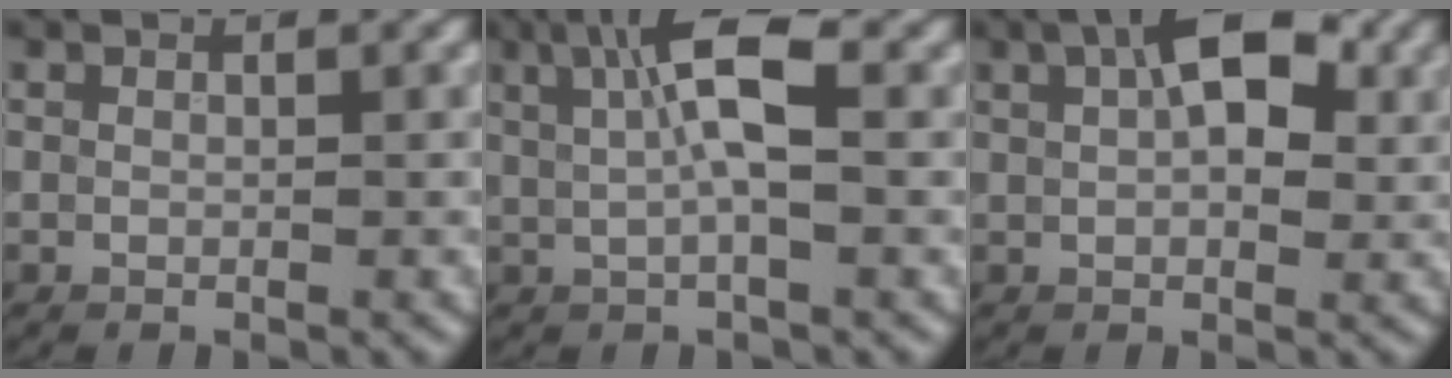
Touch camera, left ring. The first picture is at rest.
{"total": 5.1, "force": [1.3, 1.2, 4.8], "torque": [-0.085, 0.004, 0.017]}
{"total": 6.4, "force": [2.4, 3.2, 5.1], "torque": [-0.072, 0.017, 0.025]}